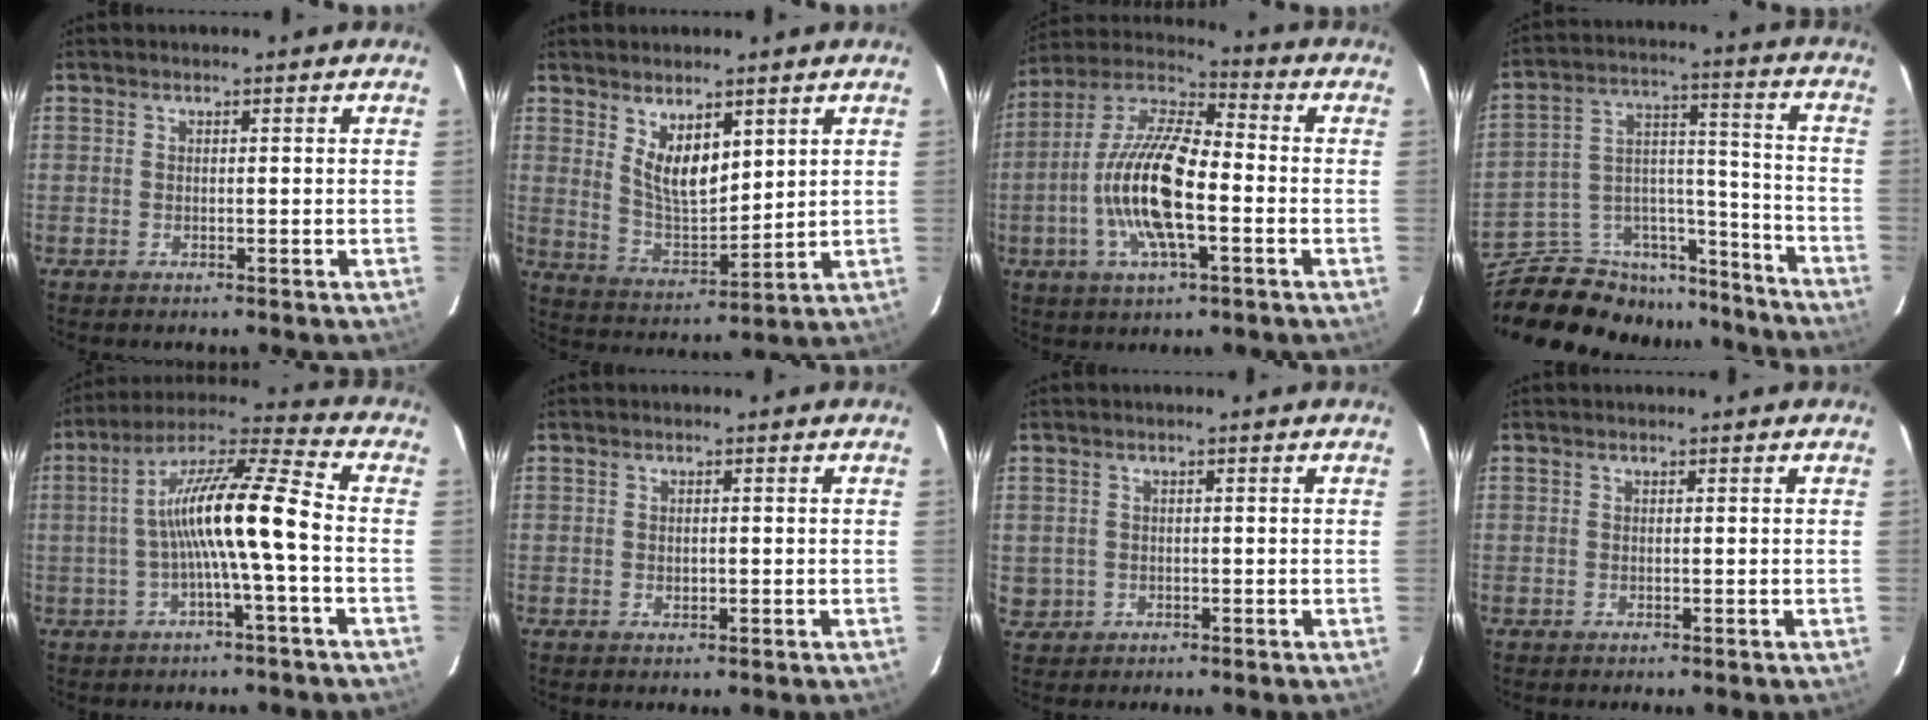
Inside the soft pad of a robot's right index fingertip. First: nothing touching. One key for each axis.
{"total": 8.8, "fx": 4.5, "fy": 3.9, "fz": 6.5, "tx": -0.110, "ty": -0.009, "tz": 0.097}
{"total": 16.2, "fx": -3.6, "fy": 5.3, "fz": 14.9, "tx": -0.299, "ty": -0.002, "tz": -0.077}
{"total": 22.2, "fx": -18.7, "fy": 10.0, "fz": 6.7, "tx": -0.141, "ty": 0.069, "tz": -0.271}
{"total": 12.7, "fx": -1.7, "fy": 0.4, "fz": 12.6, "tx": -0.232, "ty": 0.024, "tz": -0.034}
{"total": 1.0, "fx": 0.0, "fy": 0.7, "fz": 0.7, "tx": -0.012, "ty": 0.001, "tz": 0.001}
{"total": 3.0, "fx": -0.2, "fy": 3.0, "fz": 0.5, "tx": -0.009, "ty": 0.005, "tz": 0.007}
{"total": 0.0}